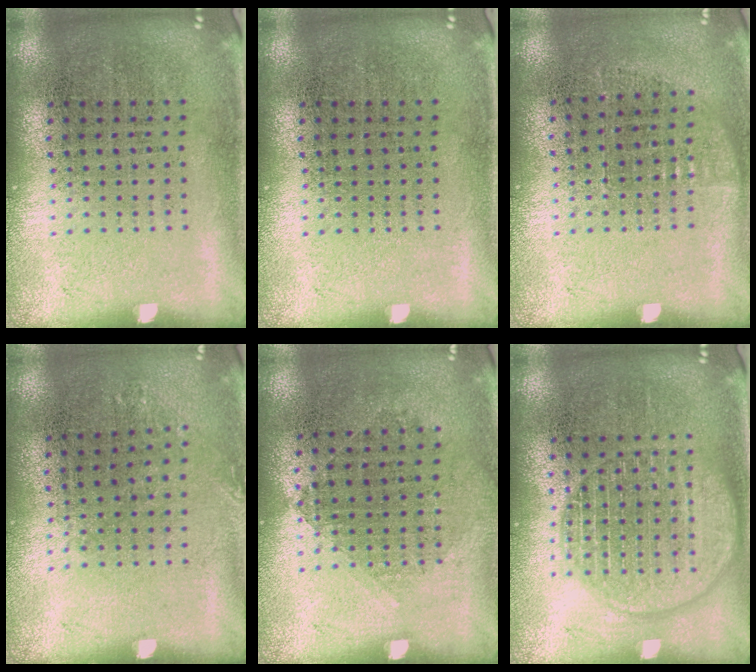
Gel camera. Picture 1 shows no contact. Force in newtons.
{"total": 0.0}
{"total": 0.6, "press": 0.6, "slide": 0.3}
{"total": 0.8, "press": 0.7, "slide": 0.3}
{"total": 1.0, "press": 0.9, "slide": 0.4}
{"total": 1.8, "press": 1.8, "slide": 0.2}